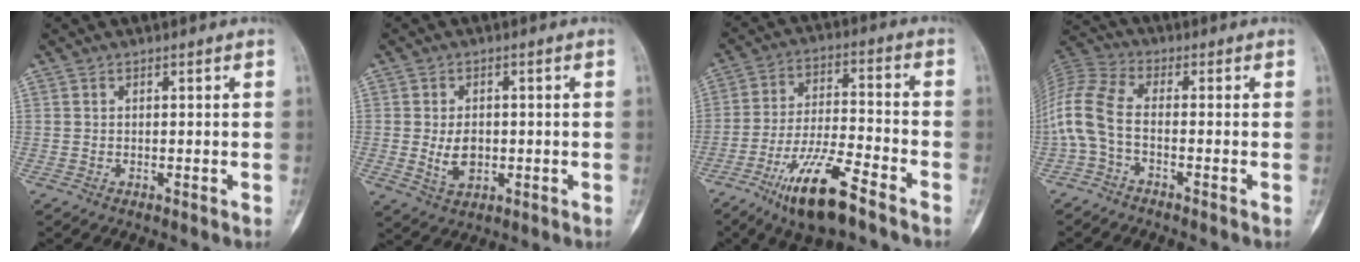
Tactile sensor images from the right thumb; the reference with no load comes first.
{"total": 5.1, "force": [-0.4, 3.6, 3.7], "torque": [-0.053, -0.003, 0.002]}
{"total": 14.3, "force": [-9.1, 3.3, 10.5], "torque": [-0.202, 0.045, -0.162]}
{"total": 9.3, "force": [-2.7, 3.7, 8.1], "torque": [-0.198, 0.028, -0.065]}